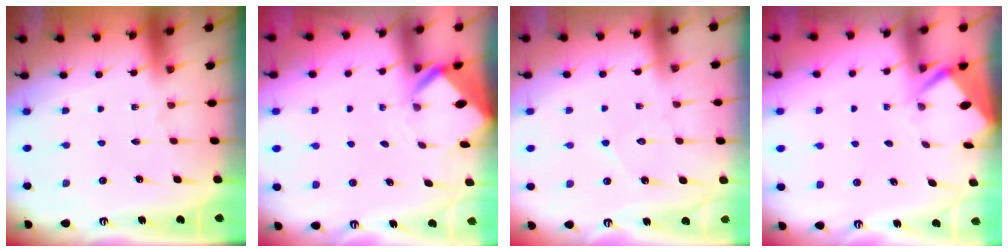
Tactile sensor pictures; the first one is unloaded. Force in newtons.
{"total": 2.9, "press": 2.9, "slide": 0.1}
{"total": 5.3, "press": 5.3, "slide": 0.5}
{"total": 3.9, "press": 3.8, "slide": 0.3}